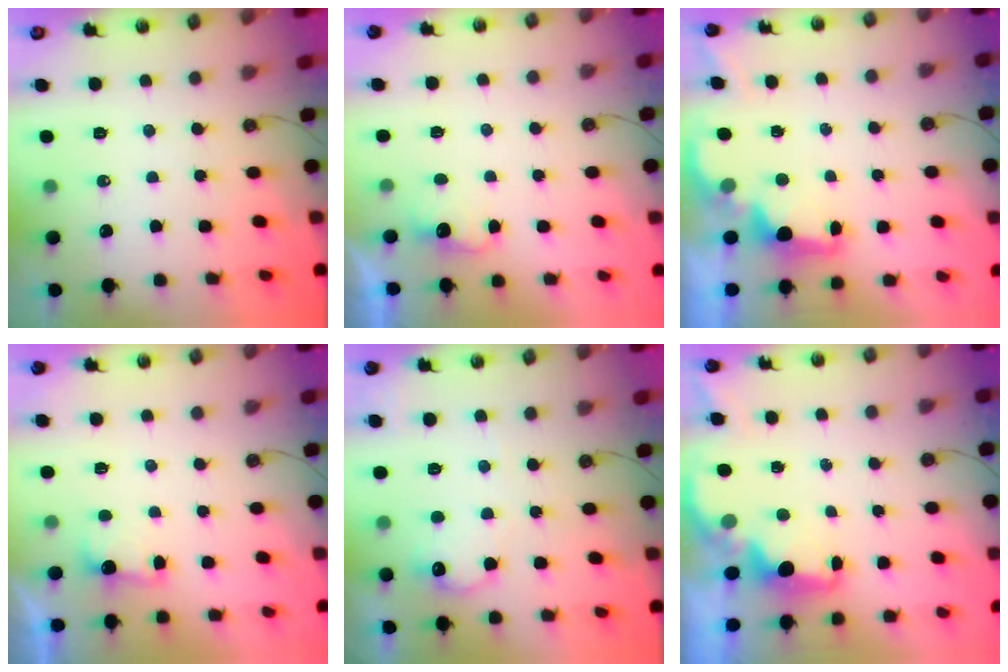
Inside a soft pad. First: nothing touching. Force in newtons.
{"total": 2.8, "press": 2.7, "slide": 0.8}
{"total": 2.6, "press": 2.5, "slide": 0.8}
{"total": 3.1, "press": 3.0, "slide": 1.0}
{"total": 9.7, "press": 9.7, "slide": 0.4}
{"total": 2.0, "press": 1.9, "slide": 0.8}